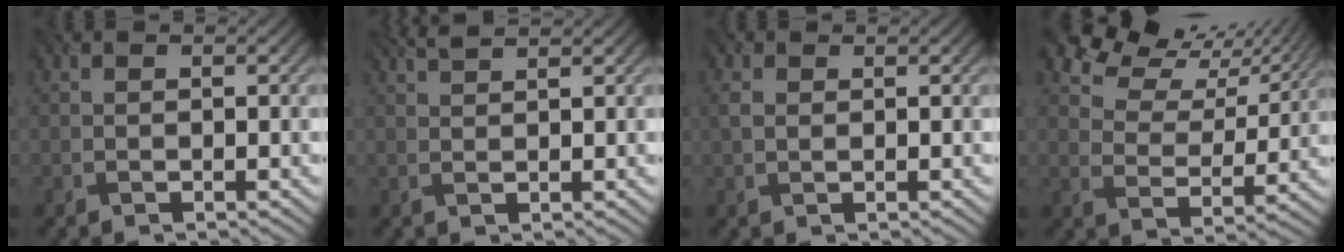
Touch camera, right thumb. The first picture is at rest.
{"total": 1.8, "force": [1.7, -0.3, 0.5], "torque": [-0.024, 0.001, 0.034]}
{"total": 1.2, "force": [0.8, 0.6, 0.6], "torque": [-0.028, 0.002, 0.011]}
{"total": 9.6, "force": [7.7, 4.0, 4.0], "torque": [-0.085, 0.008, 0.127]}